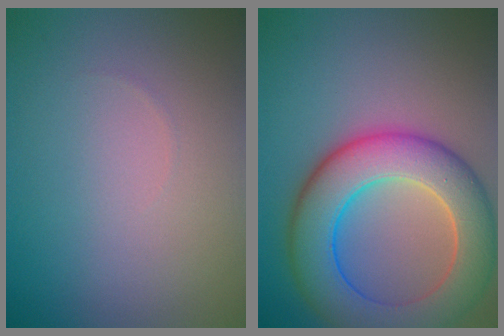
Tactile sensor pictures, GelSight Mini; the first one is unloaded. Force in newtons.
{"total": 9.8, "press": 9.8, "slide": 0.4}